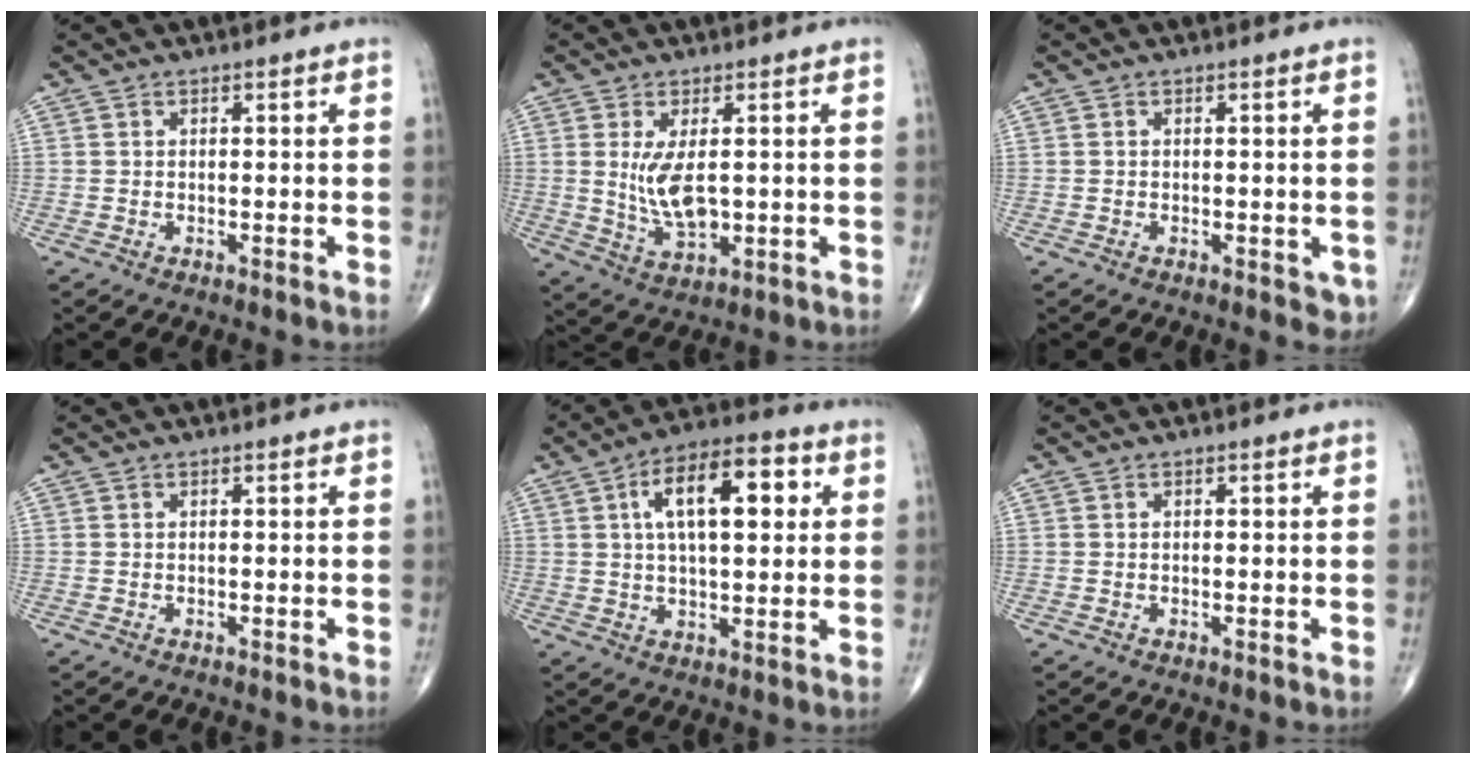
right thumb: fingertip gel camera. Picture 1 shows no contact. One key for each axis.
{"total": 7.7, "fx": 0.8, "fy": 3.4, "fz": 6.9, "tx": -0.132, "ty": -0.018, "tz": 0.028}
{"total": 2.5, "fx": -0.7, "fy": 1.4, "fz": 1.9, "tx": -0.006, "ty": -0.001, "tz": -0.009}
{"total": 0.0}
{"total": 14.6, "fx": 3.9, "fy": 6.5, "fz": 12.5, "tx": -0.185, "ty": 0.014, "tz": 0.058}
{"total": 0.0}